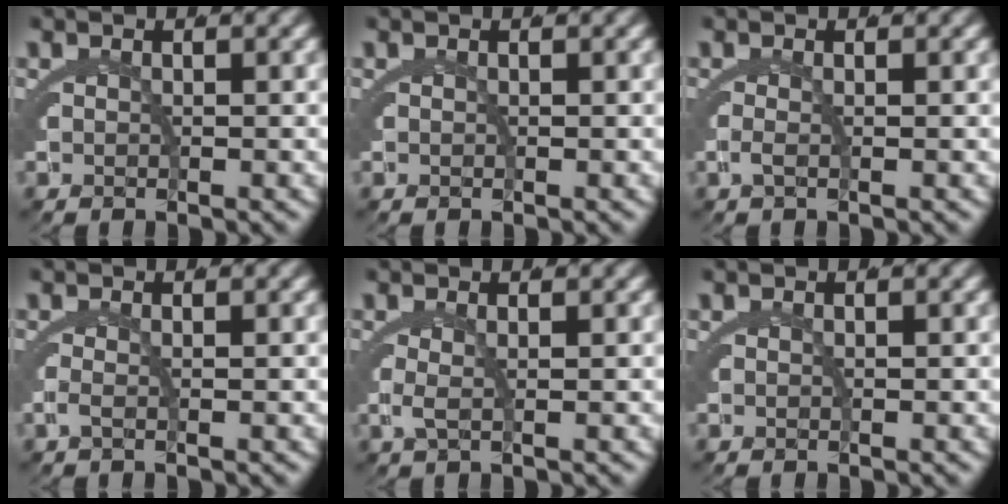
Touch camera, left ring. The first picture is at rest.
{"total": 0.0}
{"total": 1.0, "force": [-0.2, -0.3, 0.9], "torque": [-0.024, -0.009, -0.001]}
{"total": 1.1, "force": [-0.2, -0.3, 1.0], "torque": [-0.029, -0.009, -0.002]}
{"total": 1.6, "force": [0.5, -0.1, 1.5], "torque": [-0.040, -0.012, 0.015]}
{"total": 0.0}